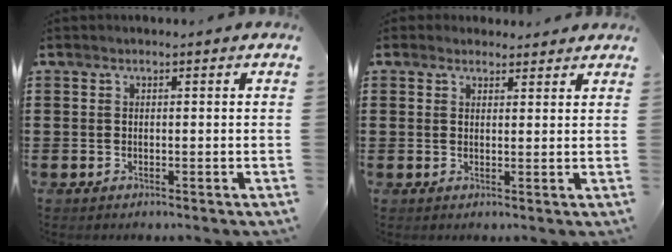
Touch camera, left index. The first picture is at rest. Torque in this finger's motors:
{"motor_torque": [2.14, 0.00, 0.04, -0.02]}